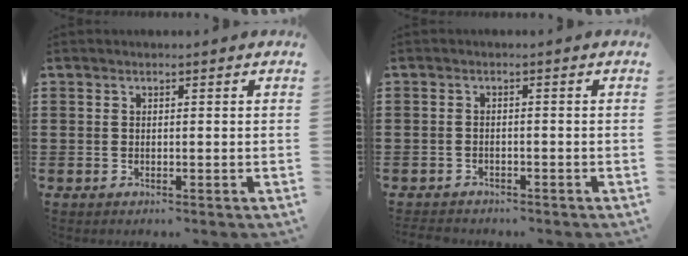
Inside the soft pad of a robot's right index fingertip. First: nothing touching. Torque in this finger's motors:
{"motor_torque": [0.74, 1.07, 0.08, 0.02]}